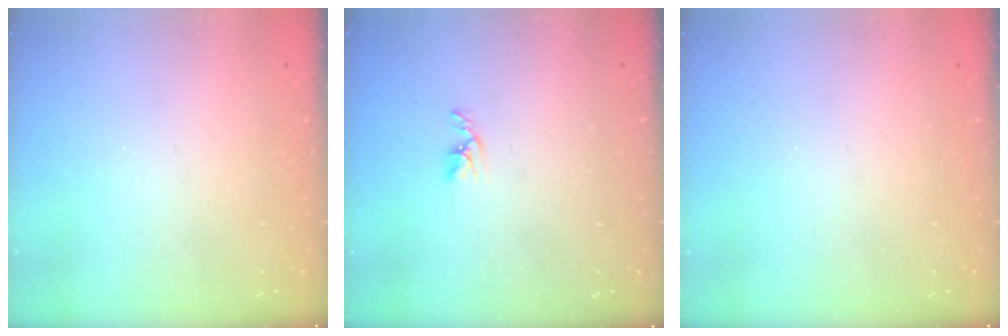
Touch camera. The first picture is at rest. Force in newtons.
{"total": 3.3, "press": 3.3, "slide": 0.5}
{"total": 0.0}